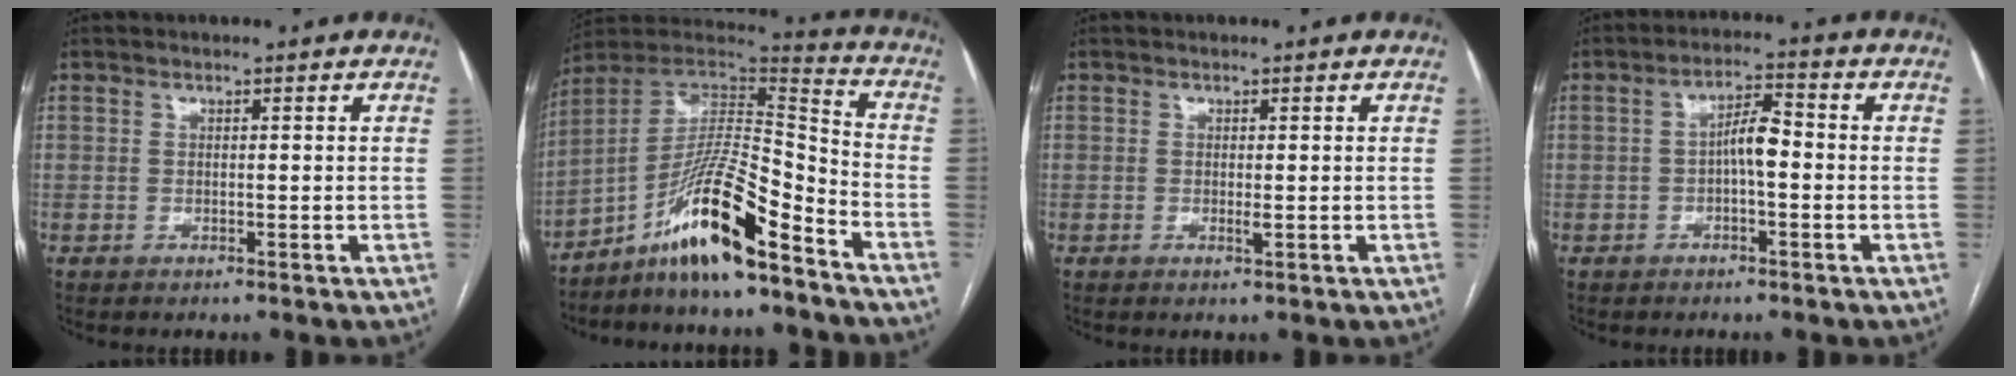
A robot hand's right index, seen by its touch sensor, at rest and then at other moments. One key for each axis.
{"total": 15.4, "fx": -10.1, "fy": 1.5, "fz": 11.5, "tx": -0.211, "ty": 0.015, "tz": -0.178}
{"total": 0.8, "fx": 0.0, "fy": 0.1, "fz": 0.8, "tx": -0.015, "ty": -0.004, "tz": 0.001}
{"total": 4.5, "fx": -0.6, "fy": 1.2, "fz": 4.3, "tx": -0.074, "ty": 0.016, "tz": -0.011}